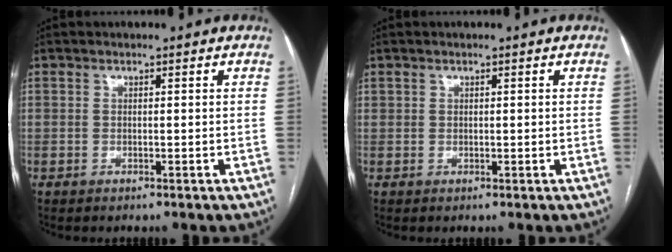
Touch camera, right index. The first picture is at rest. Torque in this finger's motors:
{"motor_torque": [-0.17, 0.22, 0.03, -0.01]}